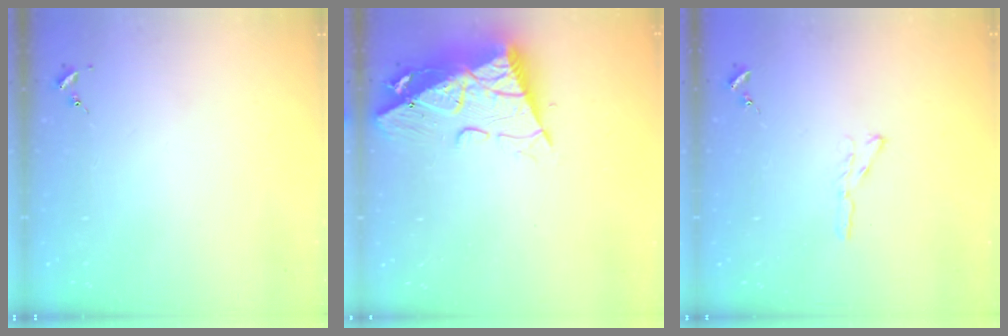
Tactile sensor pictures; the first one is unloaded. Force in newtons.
{"total": 14.2, "press": 14.1, "slide": 1.5}
{"total": 4.5, "press": 4.4, "slide": 0.6}